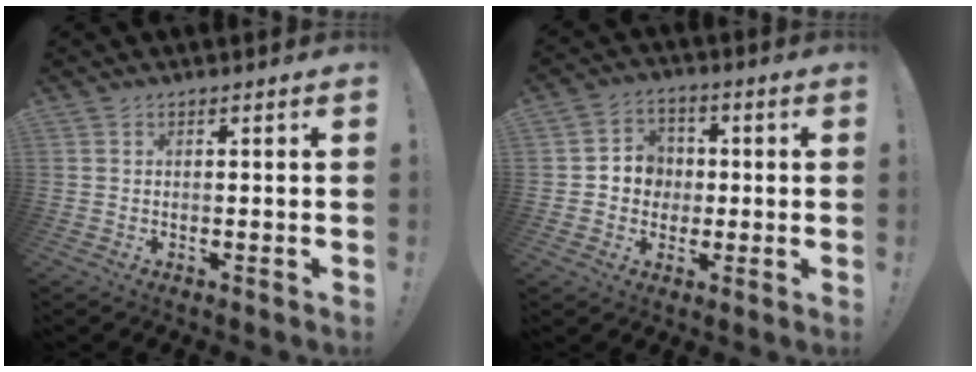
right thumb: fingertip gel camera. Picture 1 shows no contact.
{"total": 7.4, "force": [-0.4, 7.1, 2.0], "torque": [-0.033, 0.008, -0.002]}